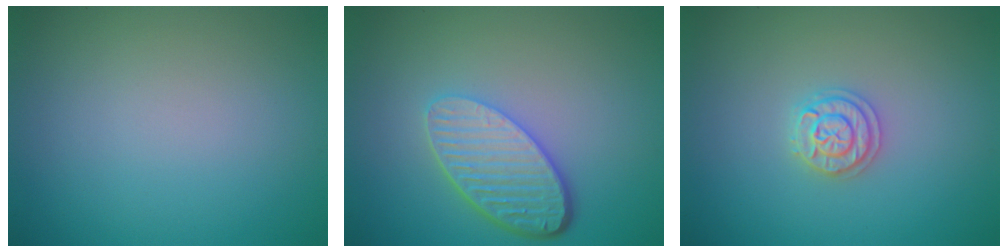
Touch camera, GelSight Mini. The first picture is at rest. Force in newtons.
{"total": 5.3, "press": 3.9, "slide": 3.6}
{"total": 2.0, "press": 2.0, "slide": 0.3}